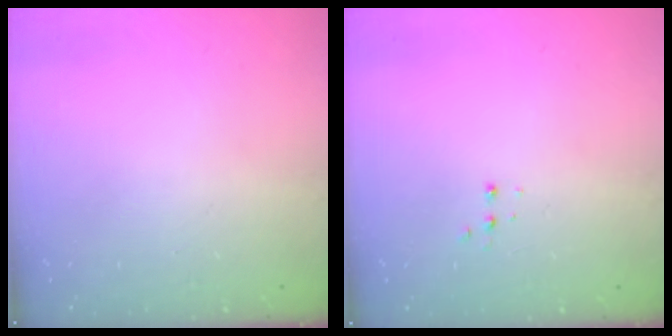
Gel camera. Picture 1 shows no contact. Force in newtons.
{"total": 3.3, "press": 3.2, "slide": 0.7}